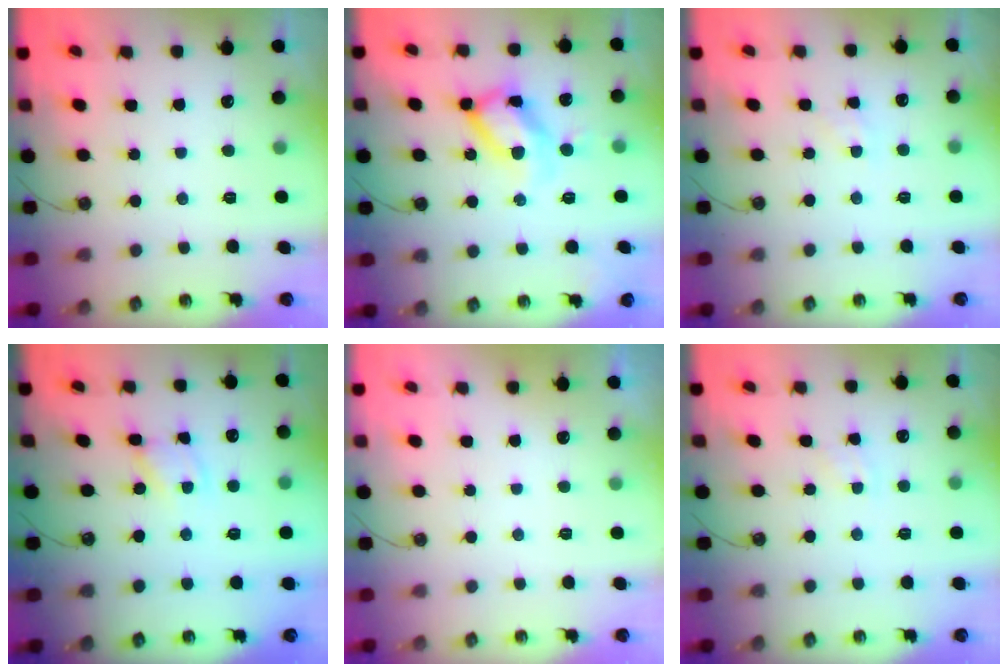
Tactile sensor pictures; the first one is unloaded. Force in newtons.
{"total": 14.9, "press": 14.9, "slide": 0.7}
{"total": 1.4, "press": 1.4, "slide": 0.3}
{"total": 2.8, "press": 2.8, "slide": 0.1}
{"total": 0.0}
{"total": 3.0, "press": 2.9, "slide": 0.4}